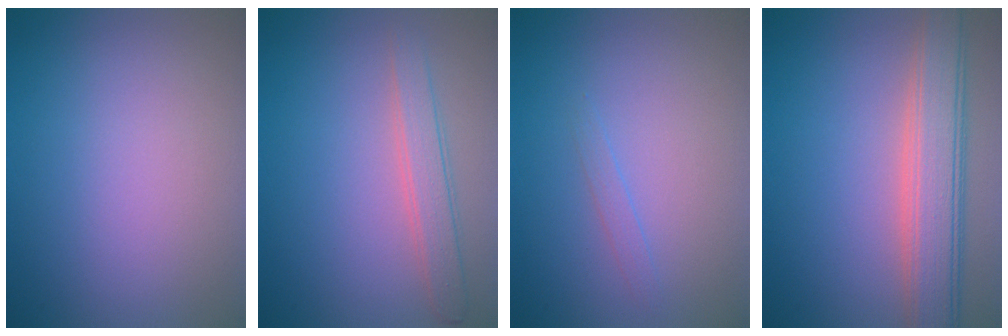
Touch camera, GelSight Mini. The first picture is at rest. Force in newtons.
{"total": 2.5, "press": 2.4, "slide": 0.1}
{"total": 0.8, "press": 0.8, "slide": 0.1}
{"total": 6.0, "press": 5.9, "slide": 0.5}